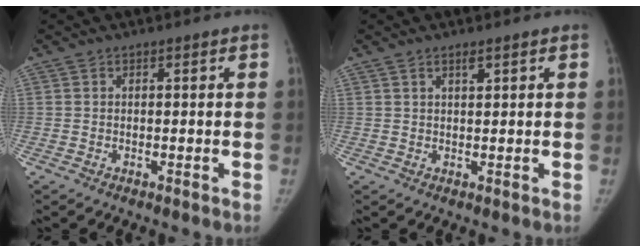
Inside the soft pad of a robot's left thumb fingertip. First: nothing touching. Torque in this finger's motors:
{"motor_torque": [-0.09, 0.19, -0.12, 0.53, 0.00]}